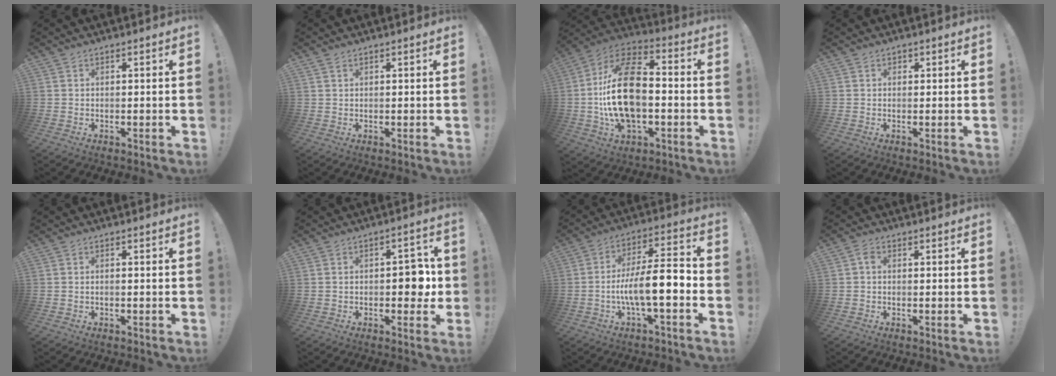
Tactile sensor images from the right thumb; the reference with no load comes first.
{"total": 0.8, "force": [0.6, 0.3, 0.4], "torque": [-0.003, -0.002, 0.012]}
{"total": 22.7, "force": [-1.4, 13.0, 18.6], "torque": [-0.338, 0.019, -0.022]}
{"total": 0.6, "force": [0.3, 0.6, 0.1], "torque": [0.004, -0.001, 0.003]}
{"total": 0.8, "force": [-0.4, -0.1, 0.7], "torque": [-0.014, 0.001, -0.007]}
{"total": 7.8, "force": [-1.1, 4.4, 6.3], "torque": [-0.080, 0.012, -0.019]}
{"total": 15.1, "force": [-4.4, 3.3, 14.0], "torque": [-0.248, 0.018, -0.074]}
{"total": 1.7, "force": [-0.3, 1.1, 1.2], "torque": [-0.020, 0.005, -0.007]}